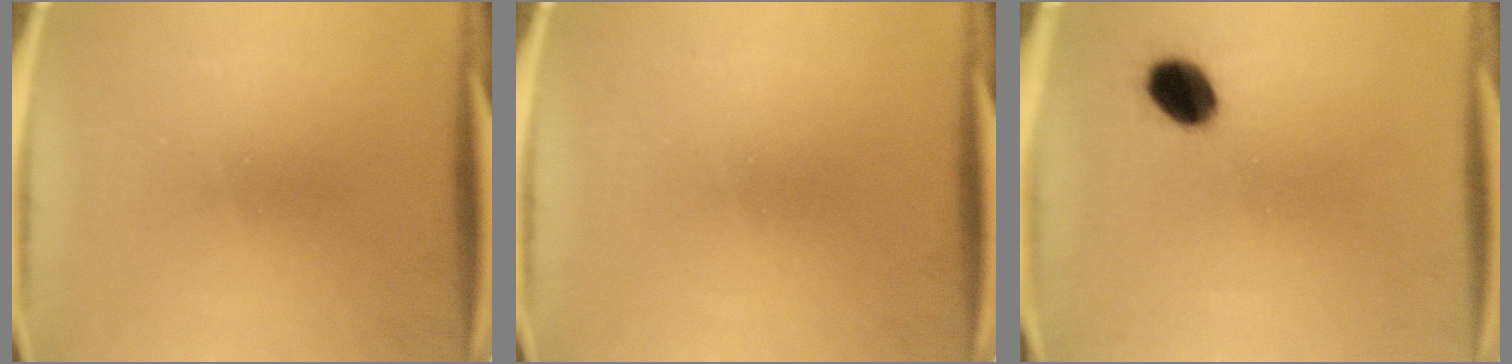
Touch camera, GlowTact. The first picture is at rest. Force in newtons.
{"total": 0.0}
{"total": 7.1}